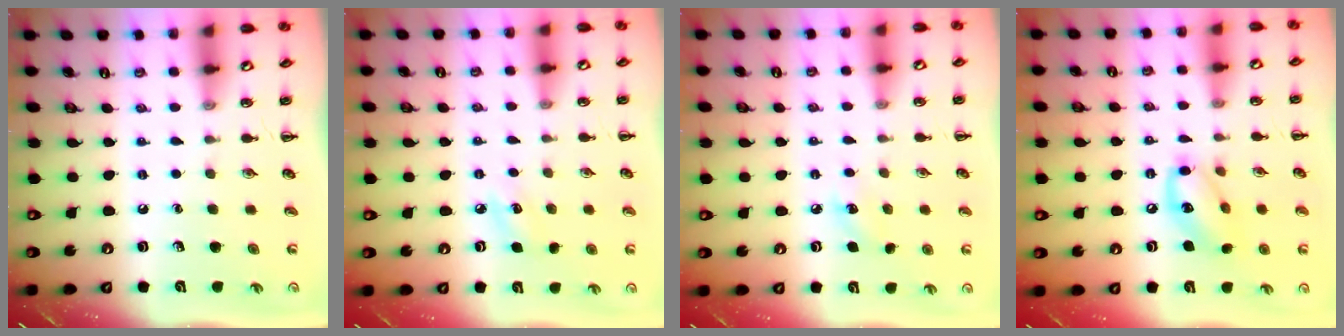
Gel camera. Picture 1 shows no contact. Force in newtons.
{"total": 6.6, "press": 6.3, "slide": 1.7}
{"total": 5.7, "press": 5.5, "slide": 1.4}
{"total": 12.7, "press": 12.6, "slide": 1.8}